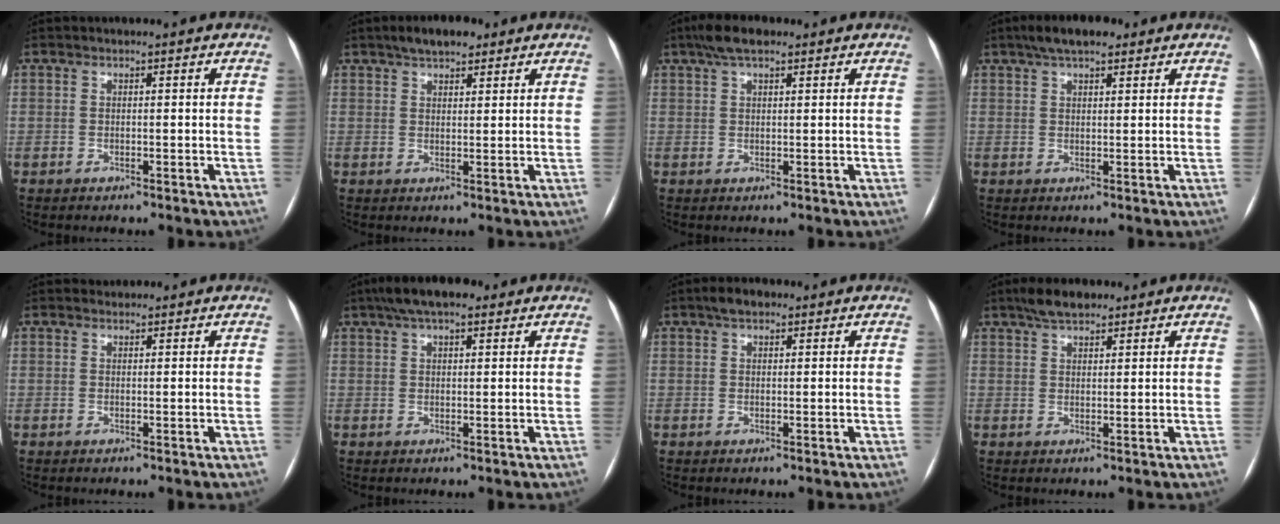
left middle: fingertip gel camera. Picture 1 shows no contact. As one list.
[{"total": 5.0, "force": [3.6, 2.0, 2.9], "torque": [-0.050, 0.017, 0.058]}, {"total": 4.9, "force": [3.3, 1.6, 3.2], "torque": [-0.065, 0.023, 0.057]}, {"total": 6.2, "force": [4.3, 2.0, 3.9], "torque": [-0.069, 0.025, 0.071]}, {"total": 0.8, "force": [0.7, 0.4, -0.2], "torque": [-0.001, 0.007, 0.010]}, {"total": 7.8, "force": [5.5, 2.4, 5.0], "torque": [-0.086, 0.035, 0.089]}, {"total": 2.7, "force": [1.8, 1.3, 1.5], "torque": [-0.029, 0.015, 0.029]}, {"total": 4.5, "force": [3.5, 1.7, 2.4], "torque": [-0.050, 0.016, 0.061]}]